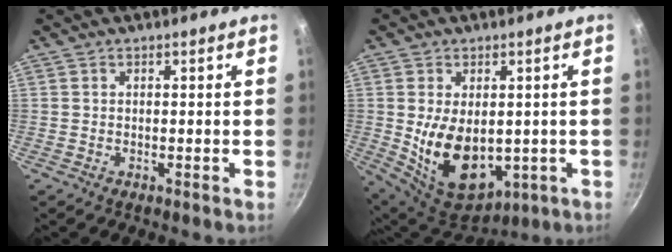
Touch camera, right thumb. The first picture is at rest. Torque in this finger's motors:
{"motor_torque": [-0.32, 1.64, 0.86, 0.78, 0.20]}